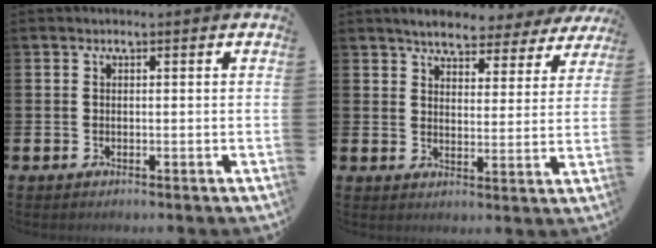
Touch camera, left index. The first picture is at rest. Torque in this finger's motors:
{"motor_torque": [1.07, -1.06, 0.53, 0.07]}